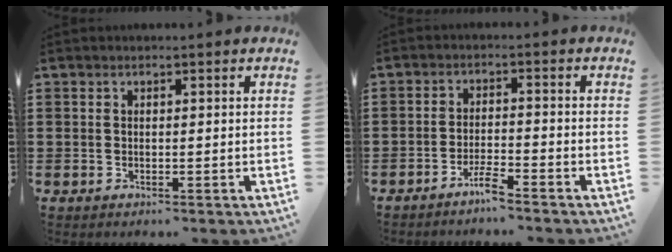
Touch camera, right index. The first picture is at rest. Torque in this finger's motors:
{"motor_torque": [0.27, -0.24, 0.14, 0.03]}